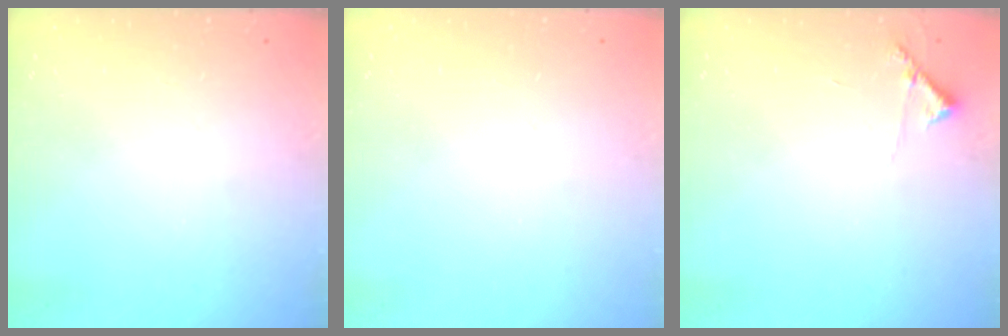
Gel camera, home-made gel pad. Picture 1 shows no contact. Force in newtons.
{"total": 0.0}
{"total": 5.7, "press": 5.7, "slide": 0.3}